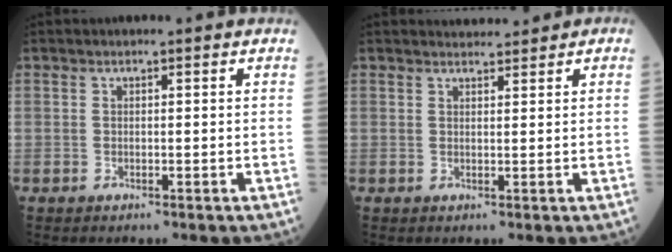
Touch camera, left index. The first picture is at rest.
{"total": 2.4, "force": [2.3, 0.4, 0.2], "torque": [-0.005, 0.014, 0.038]}